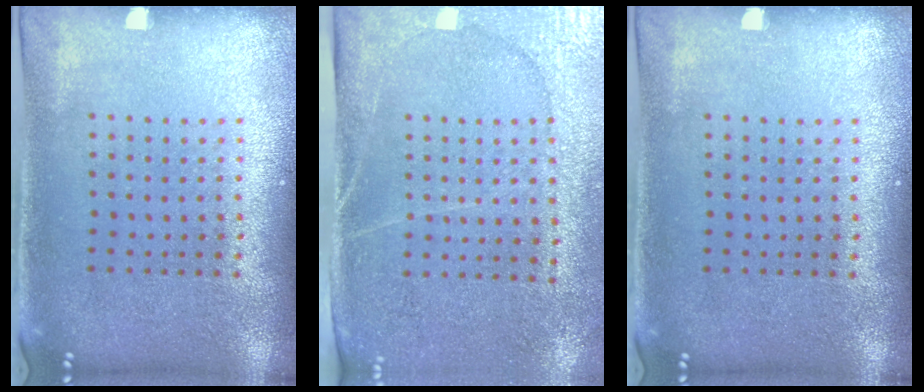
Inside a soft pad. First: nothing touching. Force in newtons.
{"total": 2.9, "press": 2.6, "slide": 1.3}
{"total": 0.0}